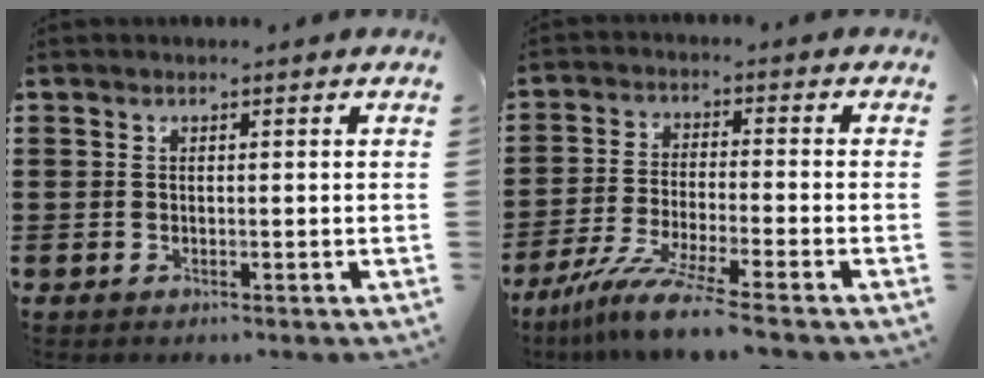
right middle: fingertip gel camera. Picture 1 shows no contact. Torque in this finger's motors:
{"motor_torque": [1.39, -0.75, 0.51, 0.20]}